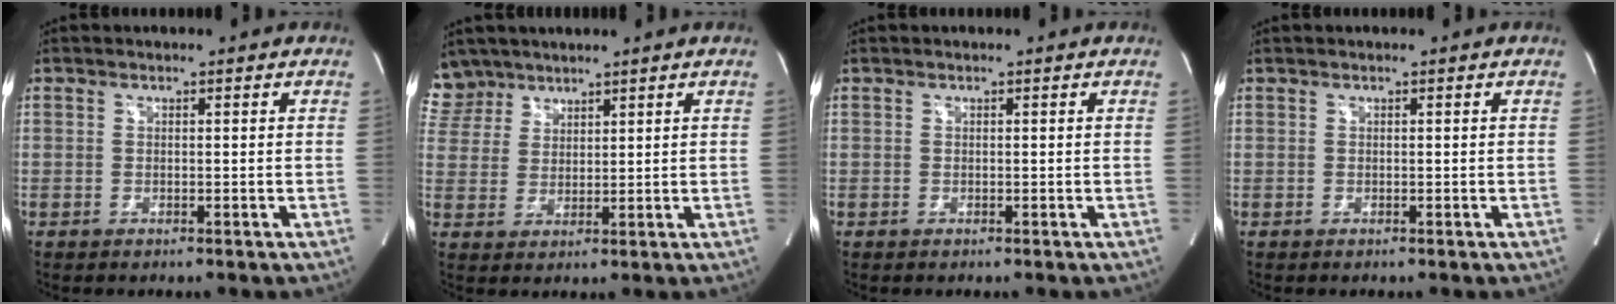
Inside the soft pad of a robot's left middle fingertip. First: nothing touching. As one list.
[{"total": 6.2, "force": [5.3, 3.2, -0.5], "torque": [0.011, 0.008, 0.111]}, {"total": 0.0}, {"total": 0.0}]